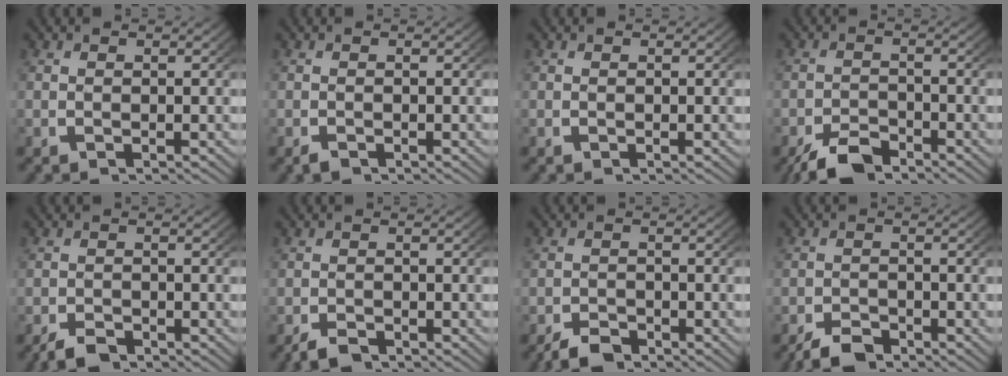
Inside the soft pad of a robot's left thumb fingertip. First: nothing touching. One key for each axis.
{"total": 0.7, "fx": -0.6, "fy": 0.3, "fz": 0.2, "tx": -0.003, "ty": -0.005, "tz": -0.012}
{"total": 0.0}
{"total": 4.1, "fx": -3.4, "fy": 1.6, "fz": 1.6, "tx": -0.030, "ty": -0.013, "tz": -0.058}
{"total": 2.0, "fx": -1.8, "fy": 0.8, "fz": 0.6, "tx": -0.011, "ty": -0.010, "tz": -0.031}
{"total": 1.7, "fx": -1.5, "fy": 0.7, "fz": 0.5, "tx": -0.011, "ty": -0.010, "tz": -0.025}
{"total": 2.4, "fx": -2.1, "fy": 0.9, "fz": 0.6, "tx": -0.008, "ty": -0.010, "tz": -0.038}
{"total": 2.7, "fx": -2.4, "fy": 1.0, "fz": 0.8, "tx": -0.011, "ty": -0.011, "tz": -0.043}